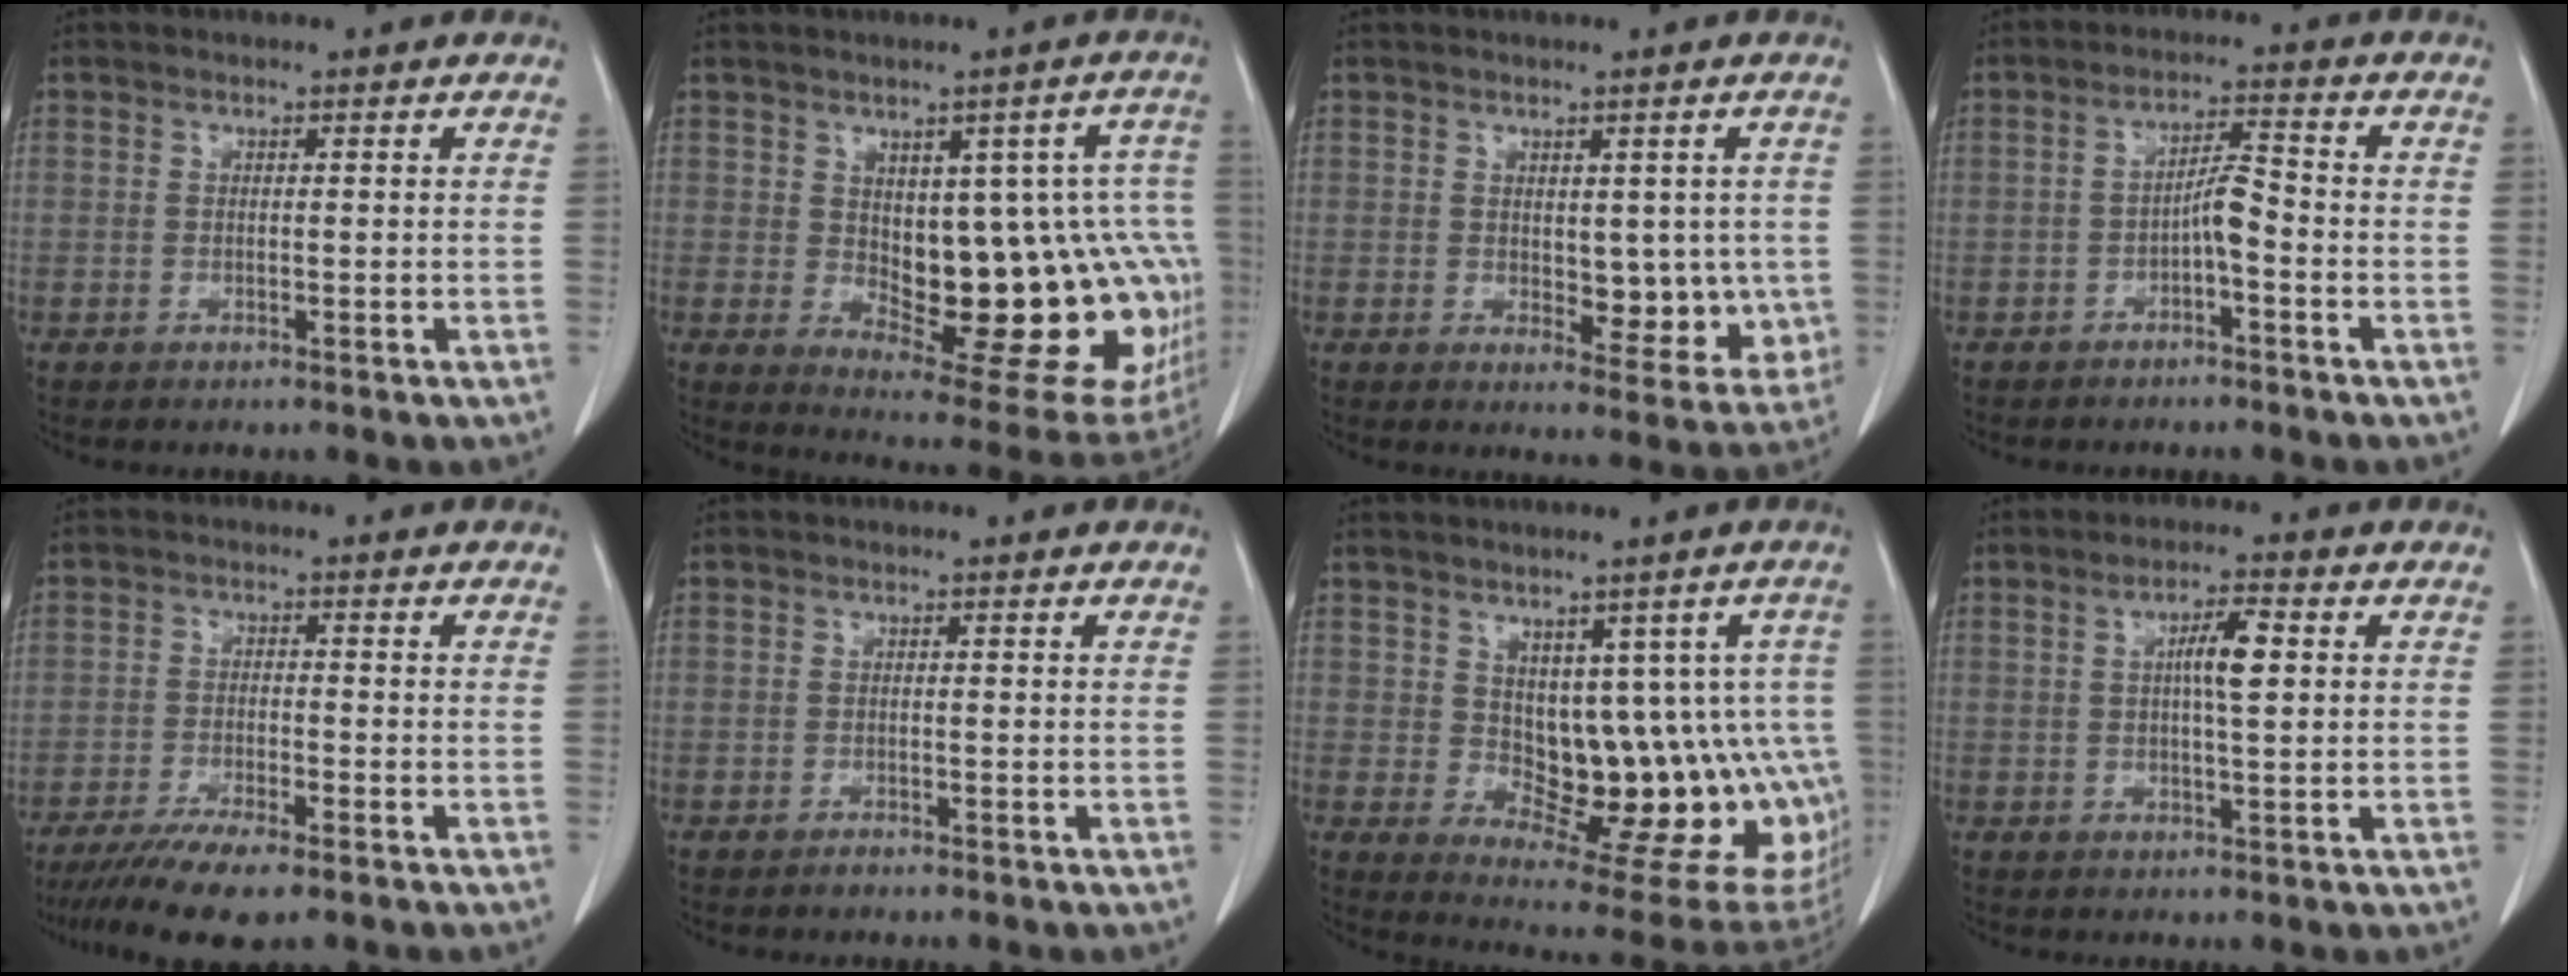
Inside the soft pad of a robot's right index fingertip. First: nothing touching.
{"total": 21.4, "force": [-1.5, 8.0, 19.8], "torque": [-0.162, 0.020, 0.013]}
{"total": 7.2, "force": [-0.1, 4.1, 6.0], "torque": [-0.049, -0.005, 0.010]}
{"total": 3.9, "force": [-1.5, 0.6, 3.5], "torque": [-0.062, 0.011, -0.026]}
{"total": 8.2, "force": [-6.2, 1.0, 5.3], "torque": [-0.089, -0.019, -0.103]}
{"total": 0.6, "force": [-0.6, 0.1, 0.2], "torque": [-0.009, -0.002, -0.006]}
{"total": 15.1, "force": [-0.1, 7.8, 12.9], "torque": [-0.119, 0.012, 0.021]}
{"total": 4.9, "force": [0.9, 0.6, 4.8], "torque": [-0.083, 0.005, 0.014]}